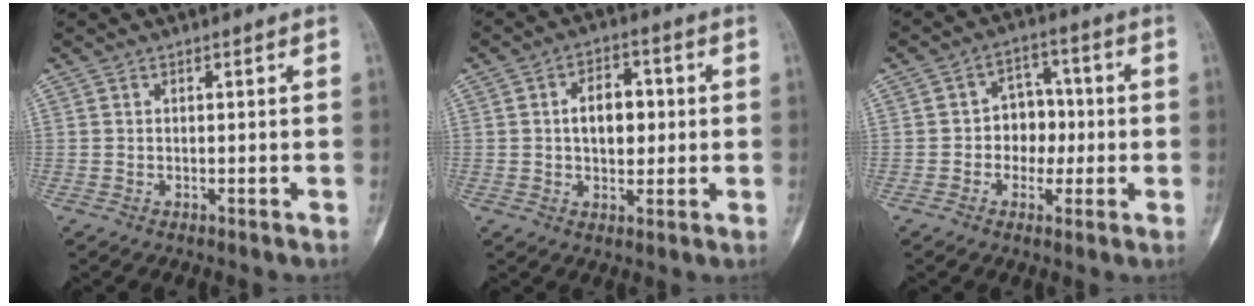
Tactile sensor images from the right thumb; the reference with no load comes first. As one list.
[{"total": 8.0, "force": [0.7, 5.1, 6.2], "torque": [-0.068, 0.008, 0.010]}, {"total": 7.2, "force": [-0.6, 5.8, 4.1], "torque": [-0.013, 0.020, -0.018]}]